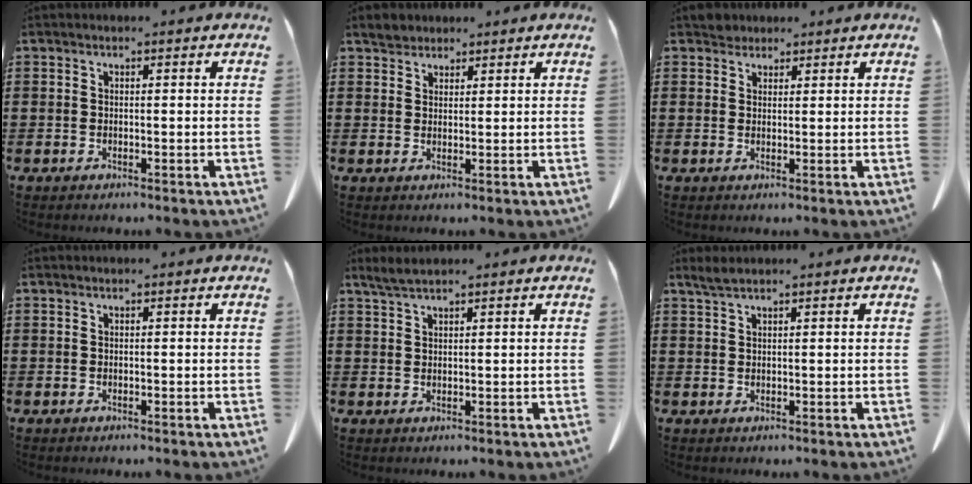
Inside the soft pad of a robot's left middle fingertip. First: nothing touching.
{"total": 2.3, "force": [2.1, 0.9, 0.3], "torque": [-0.012, 0.006, 0.042]}
{"total": 2.2, "force": [2.0, 0.9, 0.1], "torque": [0.000, 0.002, 0.038]}
{"total": 0.0}
{"total": 2.2, "force": [1.7, 0.2, 1.3], "torque": [-0.029, 0.001, 0.032]}
{"total": 1.8, "force": [1.4, 0.2, 1.1], "torque": [-0.024, 0.001, 0.026]}